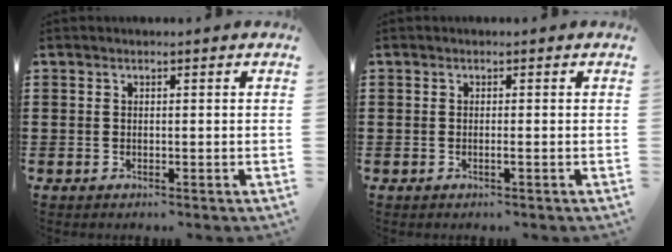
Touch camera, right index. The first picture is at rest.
{"total": 0.6, "force": [-0.2, -0.1, 0.6], "torque": [-0.010, -0.004, -0.003]}